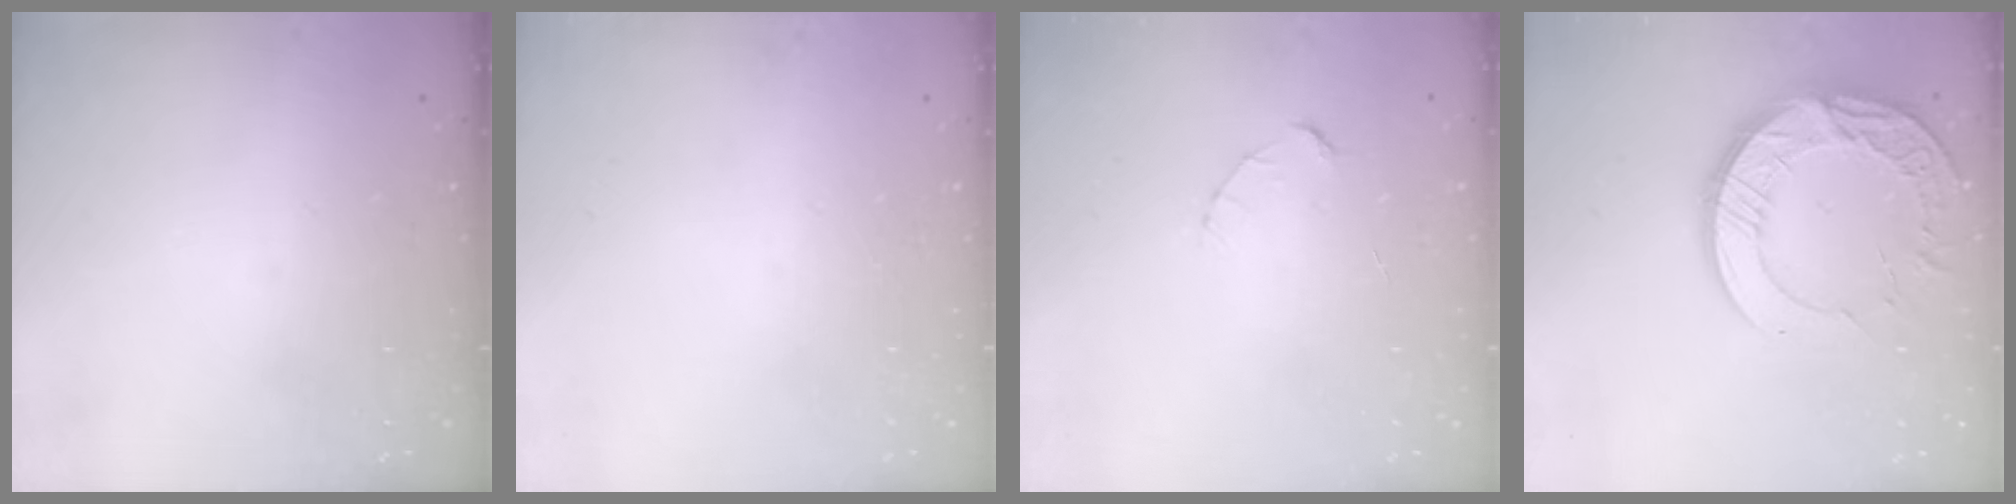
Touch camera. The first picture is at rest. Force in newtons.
{"total": 0.0}
{"total": 2.4, "press": 2.4, "slide": 0.2}
{"total": 15.6, "press": 15.5, "slide": 1.2}